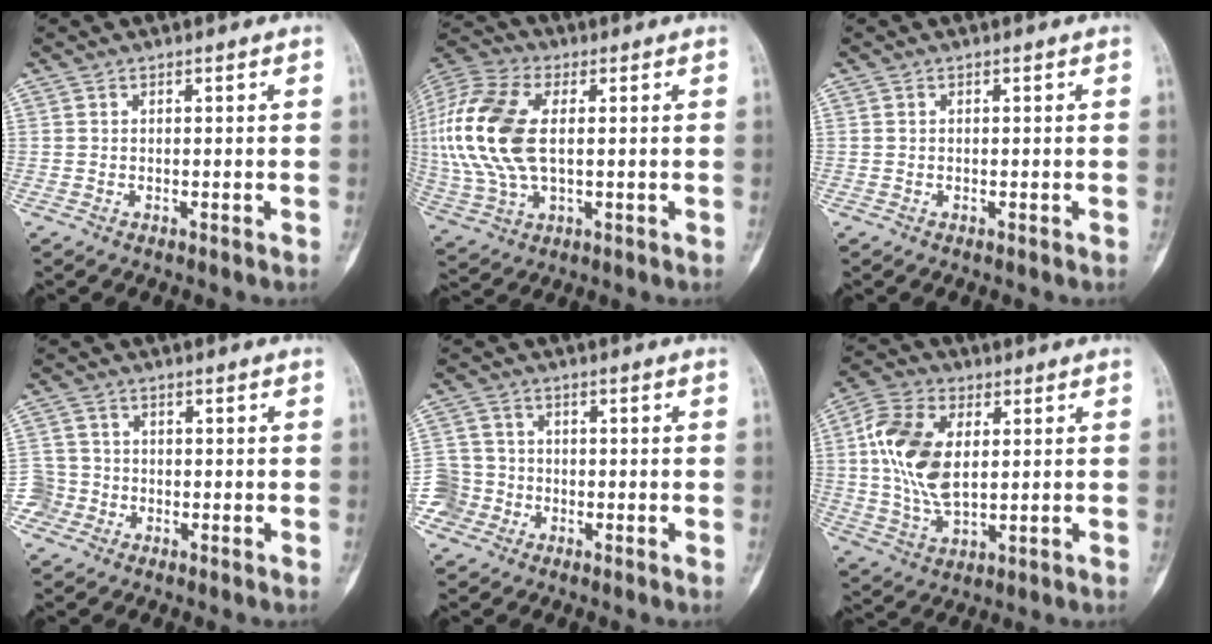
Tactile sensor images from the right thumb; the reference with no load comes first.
{"total": 18.6, "force": [1.8, 10.4, 15.3], "torque": [-0.353, 0.007, 0.033]}
{"total": 0.0}
{"total": 4.3, "force": [-2.2, 3.7, 0.0], "torque": [0.020, 0.017, -0.049]}
{"total": 6.1, "force": [-3.1, 5.3, 0.4], "torque": [0.013, 0.025, -0.064]}
{"total": 13.8, "force": [1.9, 8.1, 11.0], "torque": [-0.220, 0.000, 0.036]}